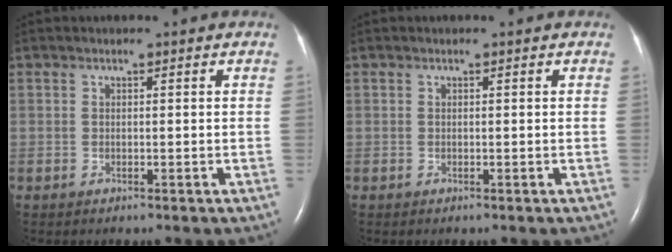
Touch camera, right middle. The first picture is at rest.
{"total": 0.0}